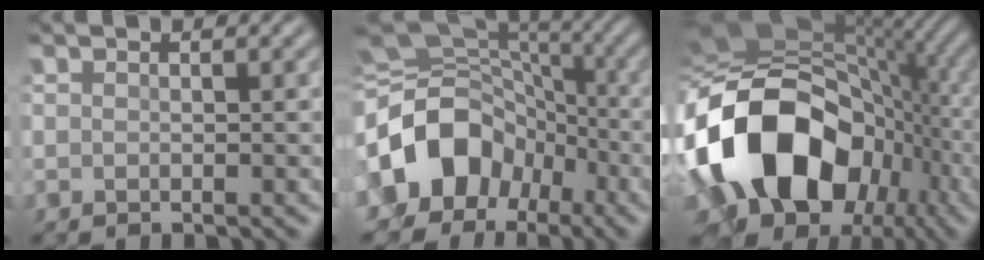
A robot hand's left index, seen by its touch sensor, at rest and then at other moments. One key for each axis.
{"total": 13.1, "fx": -4.1, "fy": 10.0, "fz": 7.4, "tx": -0.161, "ty": -0.010, "tz": -0.073}
{"total": 17.2, "fx": -3.6, "fy": 12.4, "fz": 11.5, "tx": -0.215, "ty": -0.007, "tz": -0.061}